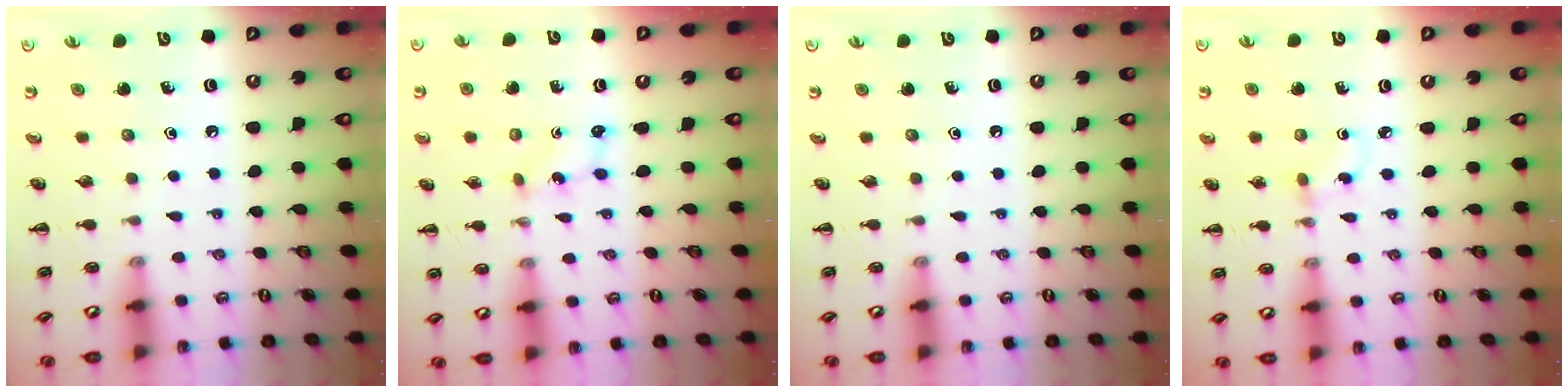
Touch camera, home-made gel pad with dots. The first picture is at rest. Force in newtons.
{"total": 1.7, "press": 1.6, "slide": 0.6}
{"total": 0.0}
{"total": 1.6, "press": 1.4, "slide": 0.8}